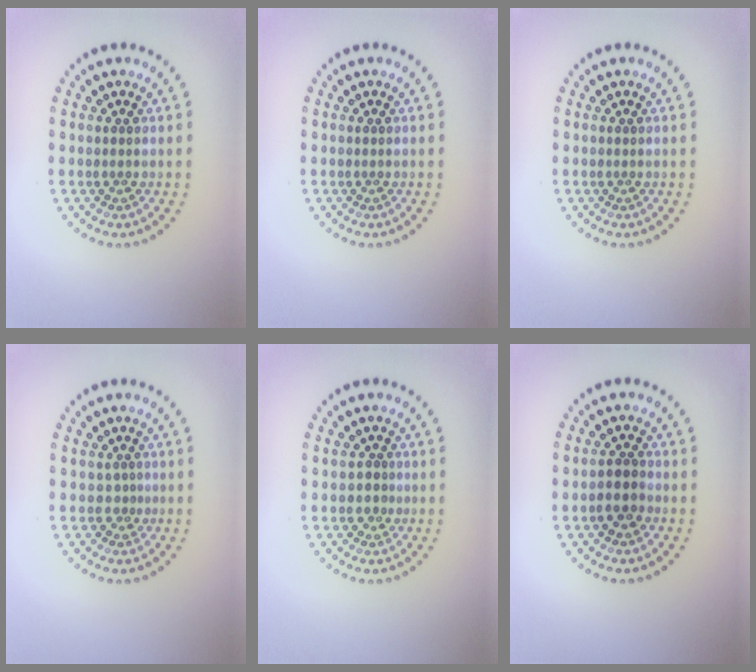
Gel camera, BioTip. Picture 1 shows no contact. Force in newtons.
{"total": 0.0}
{"total": 0.0}
{"total": 0.6, "press": 0.1, "slide": 0.6}
{"total": 1.4, "press": 1.3, "slide": 0.7}
{"total": 2.0, "press": 1.9, "slide": 0.8}